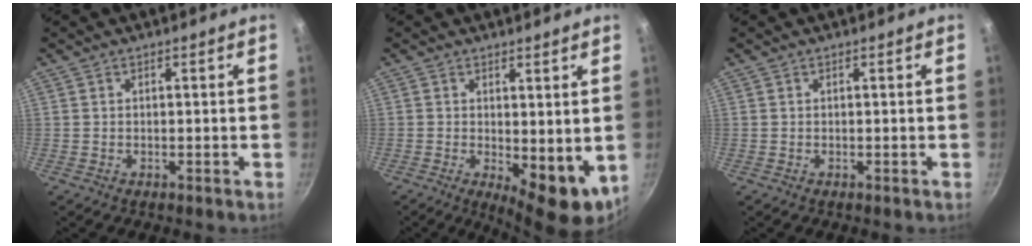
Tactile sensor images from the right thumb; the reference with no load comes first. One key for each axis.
{"total": 9.0, "fx": -0.2, "fy": 4.1, "fz": 8.0, "tx": -0.091, "ty": -0.013, "tz": 0.009}
{"total": 0.0}